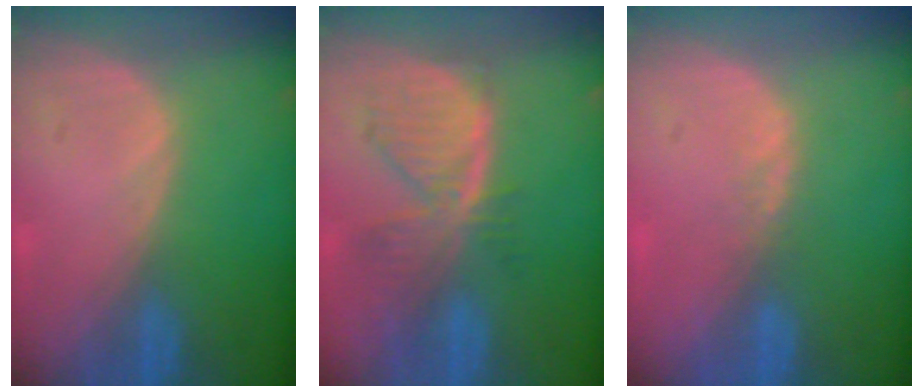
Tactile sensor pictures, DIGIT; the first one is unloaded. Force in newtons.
{"total": 7.9, "press": 6.9, "slide": 3.9}
{"total": 1.3, "press": 1.1, "slide": 0.7}